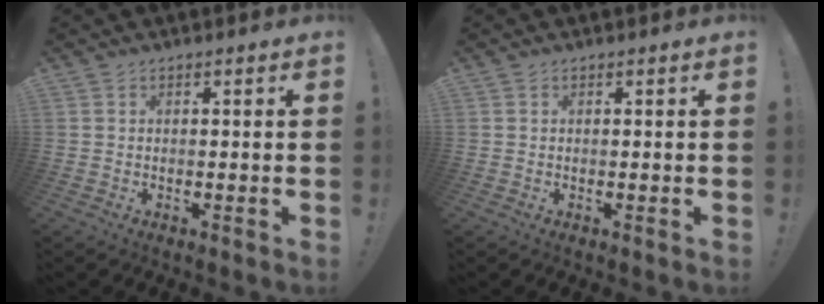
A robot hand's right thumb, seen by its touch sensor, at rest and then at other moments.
{"total": 0.0}